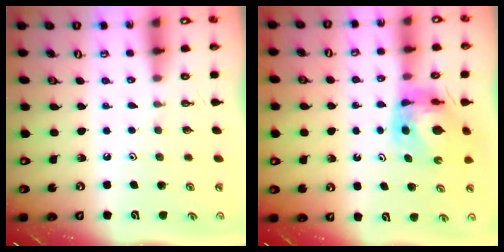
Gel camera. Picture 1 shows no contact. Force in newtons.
{"total": 7.0, "press": 7.0, "slide": 0.7}